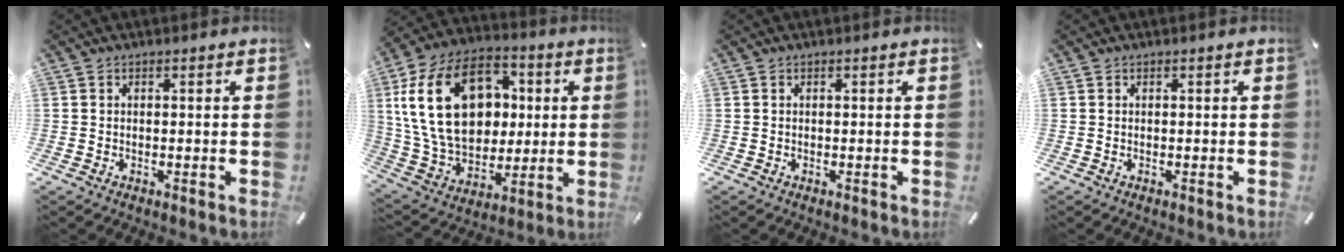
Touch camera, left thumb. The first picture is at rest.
{"total": 24.2, "force": [4.3, 17.8, 15.8], "torque": [-0.315, 0.004, 0.077]}
{"total": 0.0}
{"total": 0.0}